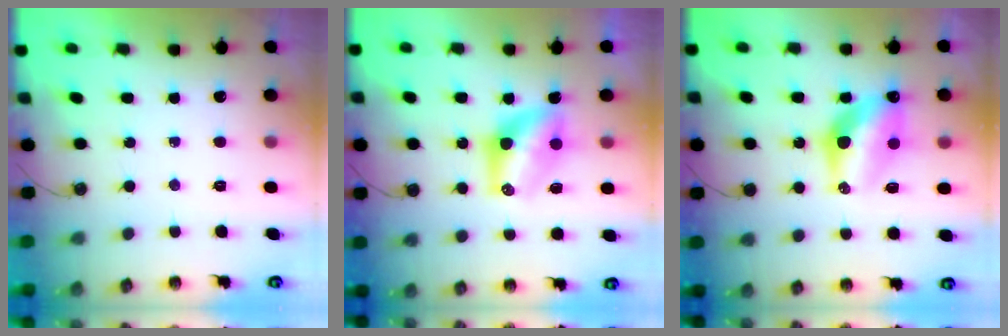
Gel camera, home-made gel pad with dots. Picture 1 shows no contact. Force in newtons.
{"total": 9.9, "press": 9.1, "slide": 4.1}
{"total": 11.5, "press": 11.4, "slide": 0.7}